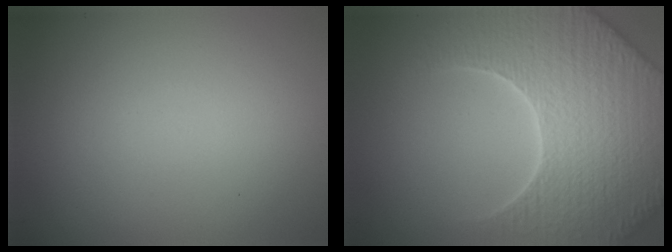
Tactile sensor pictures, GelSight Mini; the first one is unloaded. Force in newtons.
{"total": 7.7, "press": 7.4, "slide": 2.0}